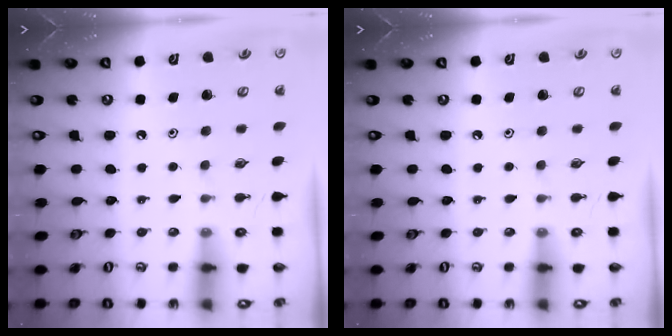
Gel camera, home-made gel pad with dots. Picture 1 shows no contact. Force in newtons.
{"total": 0.0}